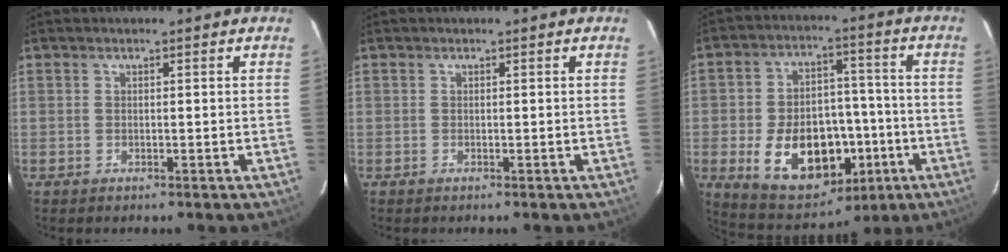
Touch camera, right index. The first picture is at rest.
{"total": 0.0}
{"total": 19.1, "force": [-5.8, 12.8, 13.0], "torque": [-0.264, 0.022, -0.064]}